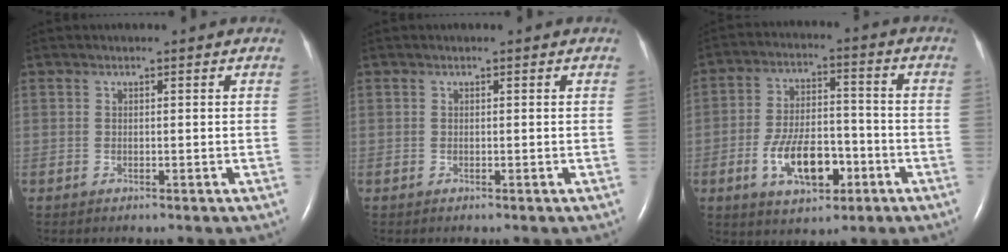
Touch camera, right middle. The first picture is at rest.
{"total": 0.0}
{"total": 10.7, "force": [-4.2, 5.0, 8.5], "torque": [-0.164, 0.009, -0.067]}